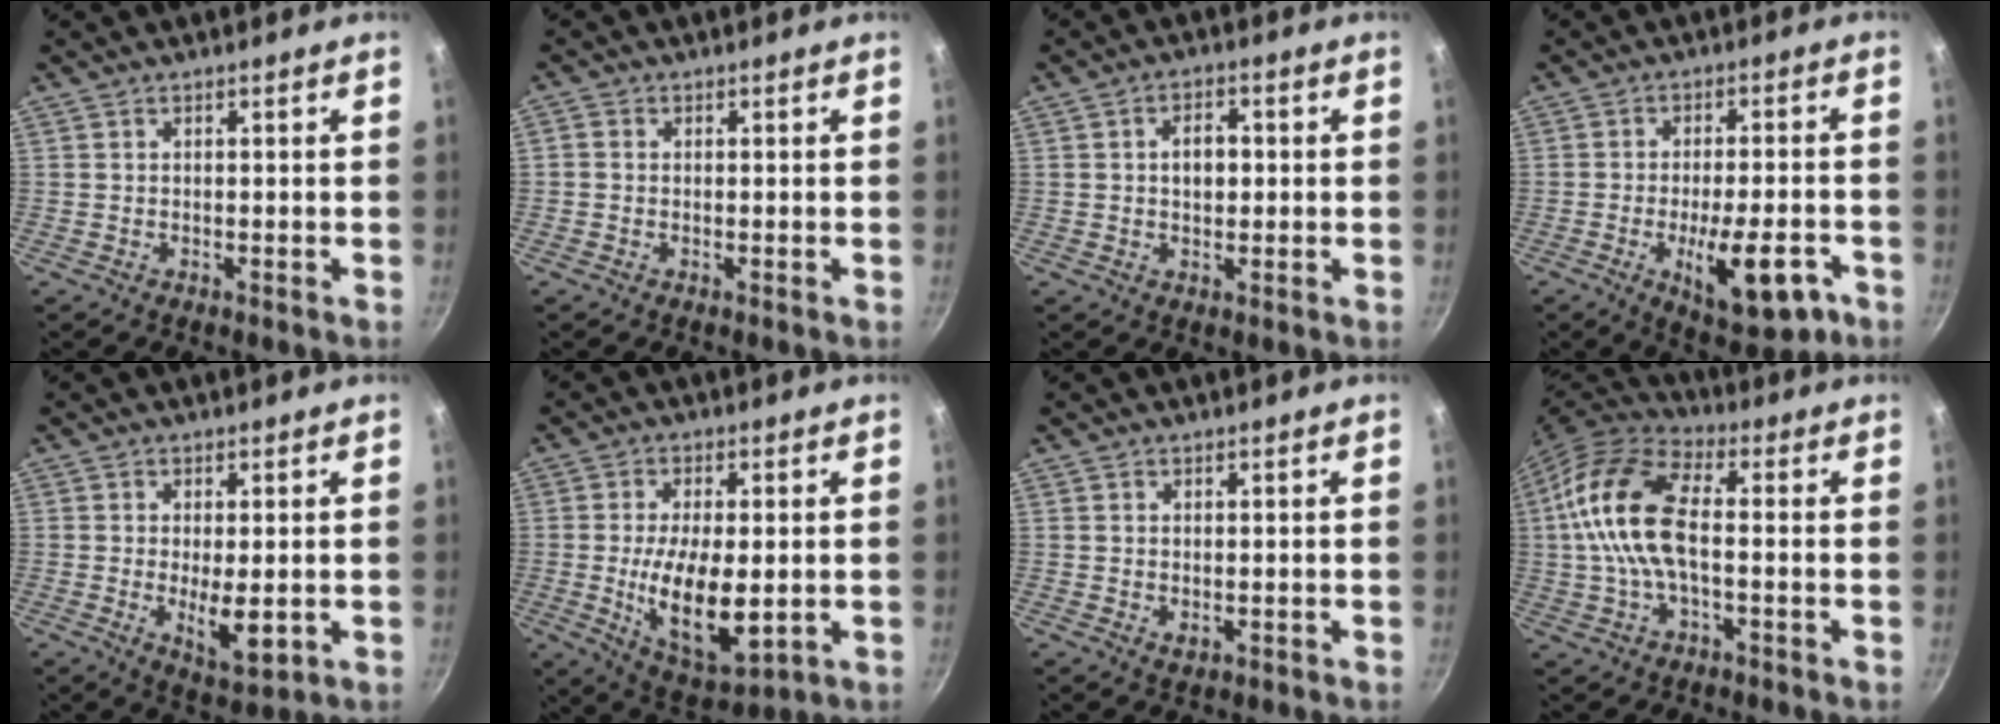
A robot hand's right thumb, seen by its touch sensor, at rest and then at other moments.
{"total": 1.1, "force": [-0.1, 1.0, 0.4], "torque": [-0.008, 0.004, -0.006]}
{"total": 4.8, "force": [0.4, 3.1, 3.6], "torque": [-0.038, 0.011, 0.004]}
{"total": 13.8, "force": [-5.2, 5.3, 11.6], "torque": [-0.147, 0.015, -0.066]}
{"total": 7.1, "force": [-0.7, 2.9, 6.5], "torque": [-0.103, -0.014, 0.000]}
{"total": 14.2, "force": [-1.4, 6.3, 12.6], "torque": [-0.215, -0.012, -0.013]}
{"total": 1.2, "force": [0.2, 0.8, 0.9], "torque": [-0.016, -0.003, 0.003]}
{"total": 15.3, "force": [0.2, 7.6, 13.3], "torque": [-0.259, 0.033, -0.013]}